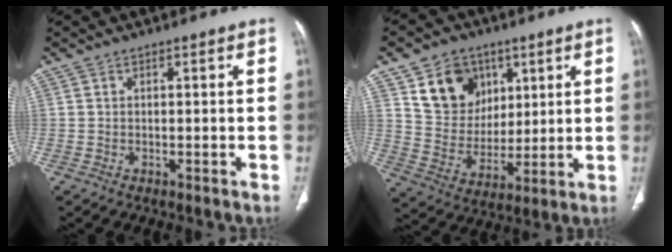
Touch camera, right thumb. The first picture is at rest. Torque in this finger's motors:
{"motor_torque": [-1.36, 1.51, 0.32, -0.12, 0.04]}